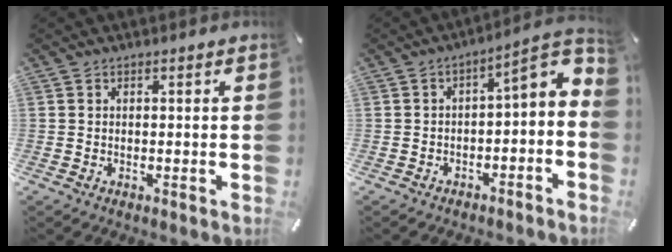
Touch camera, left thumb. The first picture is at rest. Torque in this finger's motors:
{"motor_torque": [-0.19, 0.55, 0.49, 0.49, 0.04]}